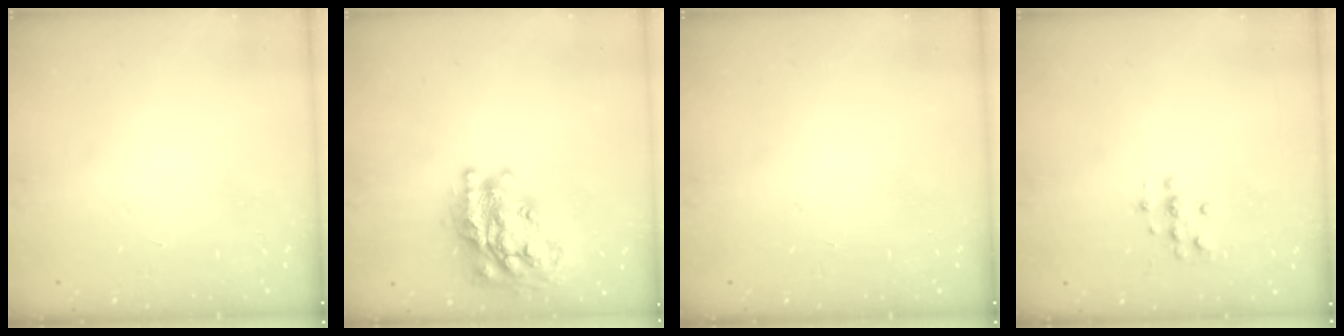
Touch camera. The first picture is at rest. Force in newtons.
{"total": 22.9, "press": 22.9, "slide": 1.8}
{"total": 0.0}
{"total": 2.0, "press": 2.0, "slide": 0.2}